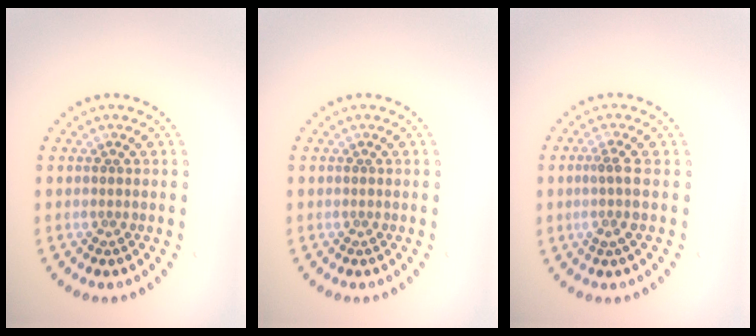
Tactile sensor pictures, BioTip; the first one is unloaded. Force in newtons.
{"total": 0.0}
{"total": 1.9, "press": 1.5, "slide": 1.2}